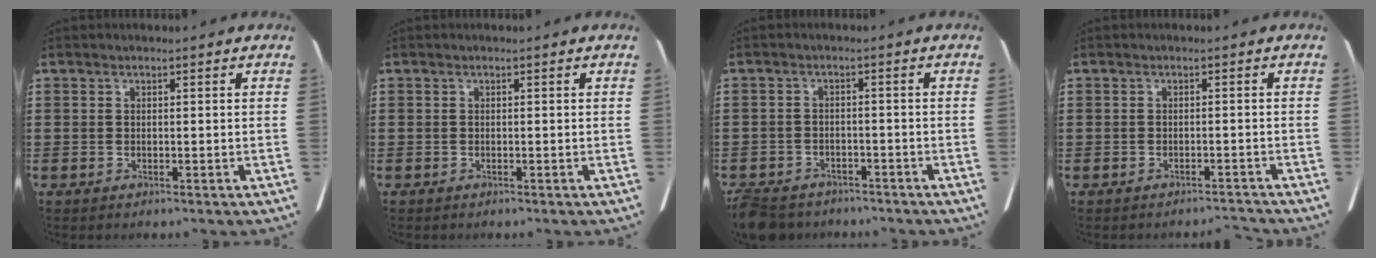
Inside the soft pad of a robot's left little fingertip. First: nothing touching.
{"total": 0.0}
{"total": 3.3, "force": [-3.2, 0.7, 0.3], "torque": [-0.024, -0.003, -0.072]}
{"total": 1.4, "force": [-1.3, 0.0, 0.5], "torque": [-0.009, 0.001, -0.025]}